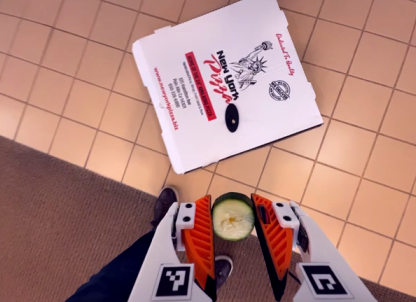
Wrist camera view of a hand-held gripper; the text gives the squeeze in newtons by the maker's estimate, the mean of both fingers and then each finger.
{"total": 7.9, "left": 8.2, "right": 7.7}